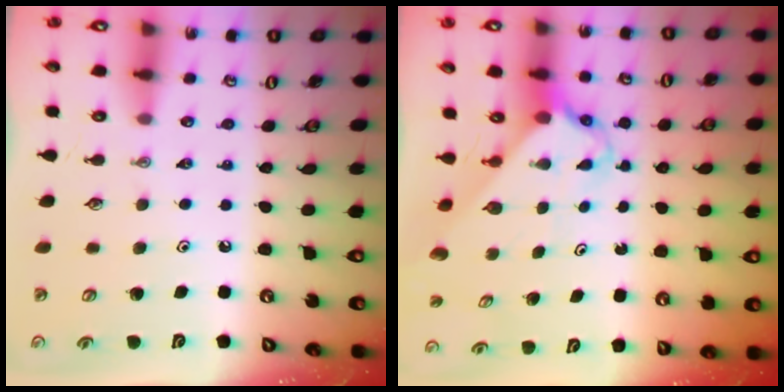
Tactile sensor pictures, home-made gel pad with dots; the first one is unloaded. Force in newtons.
{"total": 2.4, "press": 2.4, "slide": 0.2}